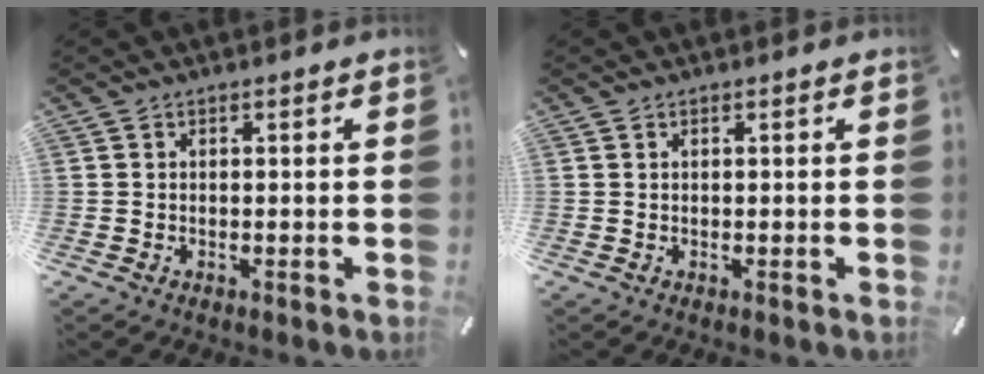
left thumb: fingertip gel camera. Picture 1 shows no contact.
{"total": 0.0}